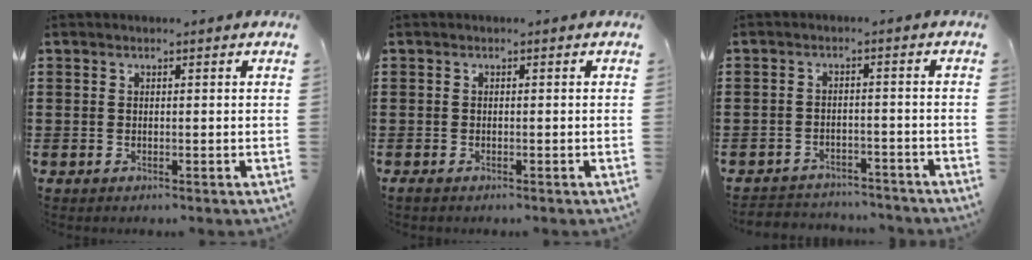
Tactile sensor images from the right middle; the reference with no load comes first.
{"total": 0.6, "force": [-0.5, 0.3, 0.2], "torque": [-0.004, -0.001, -0.010]}
{"total": 2.9, "force": [-2.9, 0.6, -0.2], "torque": [-0.005, -0.001, -0.063]}